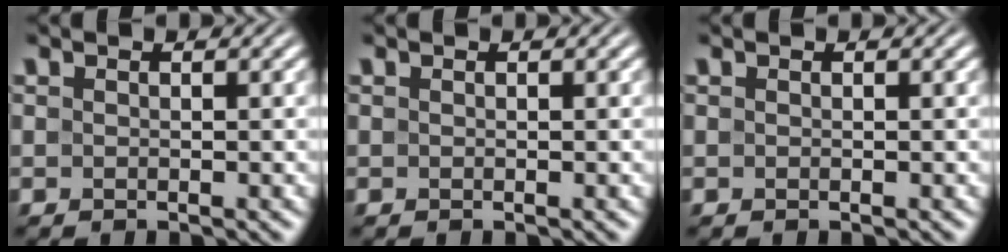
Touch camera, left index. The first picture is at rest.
{"total": 0.0}
{"total": 0.0}